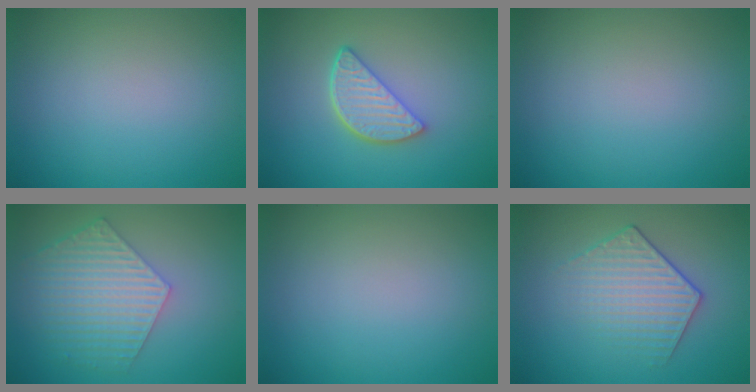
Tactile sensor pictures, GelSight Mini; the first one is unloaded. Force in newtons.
{"total": 3.9, "press": 3.2, "slide": 2.3}
{"total": 0.0}
{"total": 6.1, "press": 4.7, "slide": 3.9}
{"total": 0.0}
{"total": 3.5, "press": 3.1, "slide": 1.5}